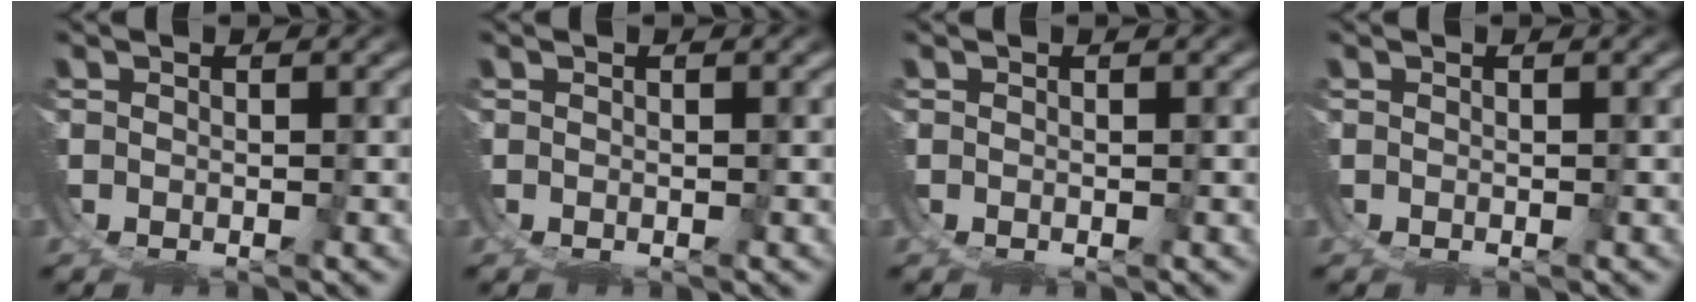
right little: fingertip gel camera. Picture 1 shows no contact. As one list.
[{"total": 0.0}, {"total": 0.0}, {"total": 0.0}]